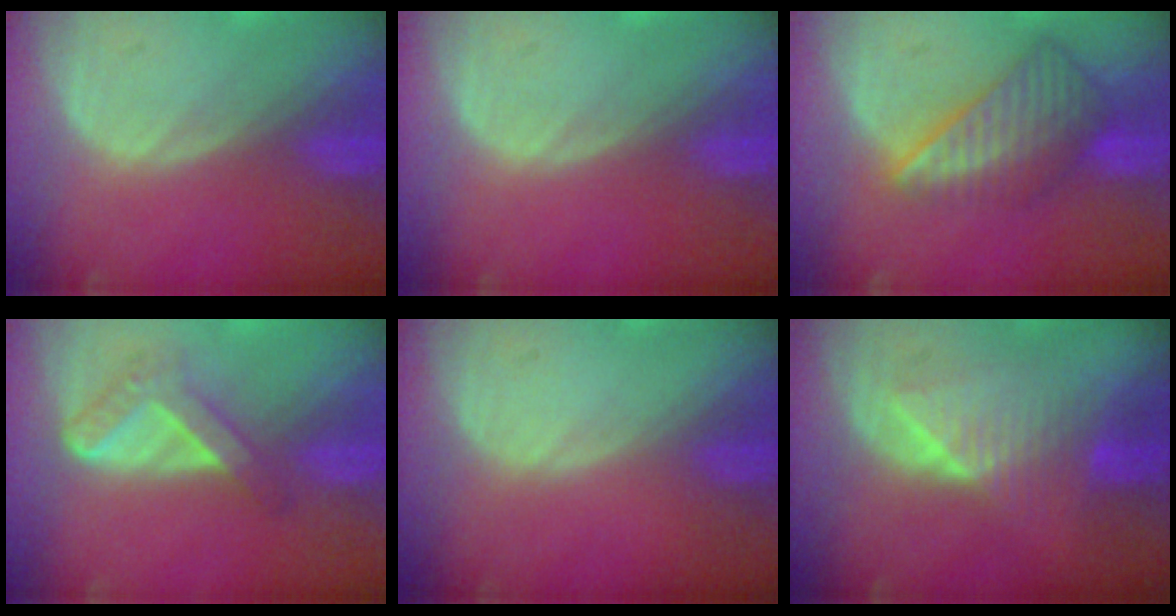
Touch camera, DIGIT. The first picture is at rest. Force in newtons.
{"total": 0.0}
{"total": 8.7, "press": 7.6, "slide": 4.3}
{"total": 5.6, "press": 4.8, "slide": 2.9}
{"total": 0.0}
{"total": 6.4, "press": 6.4, "slide": 0.3}